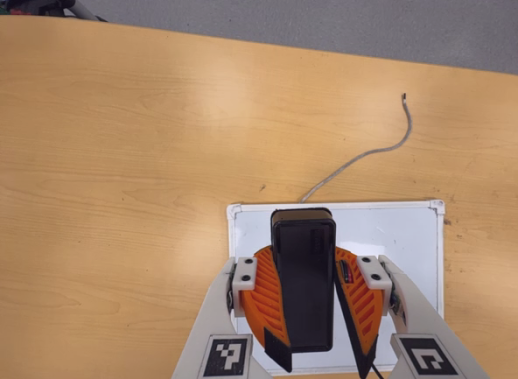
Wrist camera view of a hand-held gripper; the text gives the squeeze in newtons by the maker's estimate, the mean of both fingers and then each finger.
{"total": 13.7, "left": 12.6, "right": 14.8}